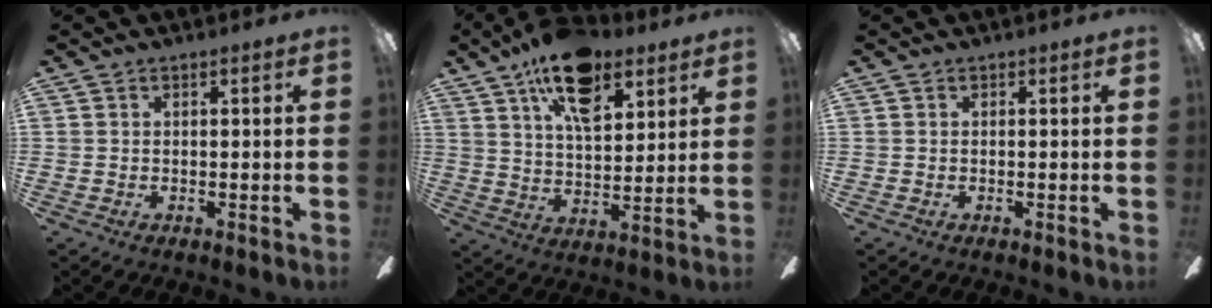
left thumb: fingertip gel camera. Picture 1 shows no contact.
{"total": 16.7, "force": [10.3, 8.2, 10.3], "torque": [-0.163, -0.037, 0.177]}
{"total": 0.0}